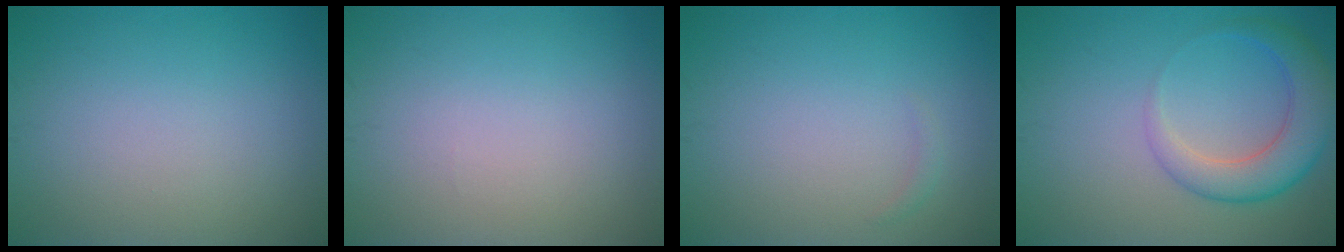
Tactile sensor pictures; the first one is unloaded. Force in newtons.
{"total": 0.0}
{"total": 0.5, "press": 0.5, "slide": 0.0}
{"total": 4.9, "press": 4.9, "slide": 0.2}